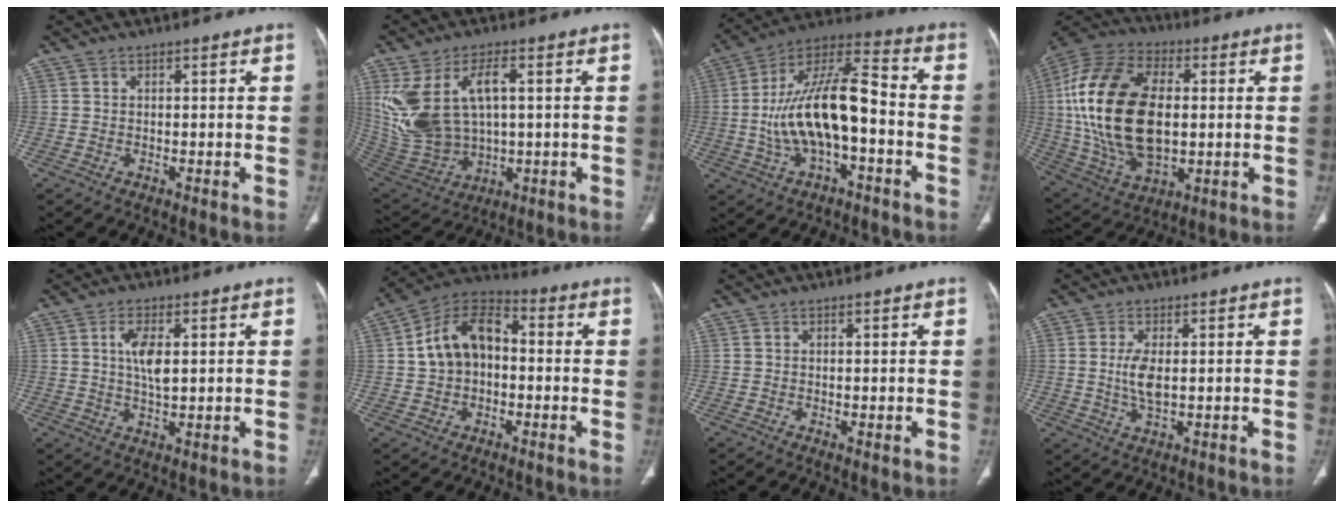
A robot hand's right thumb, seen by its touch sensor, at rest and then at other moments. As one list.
[{"total": 17.3, "force": [3.3, 9.9, 13.8], "torque": [-0.292, -0.004, 0.089]}, {"total": 18.3, "force": [-3.1, 7.7, 16.4], "torque": [-0.302, 0.049, -0.056]}, {"total": 26.2, "force": [1.5, 15.3, 21.2], "torque": [-0.419, -0.004, 0.031]}, {"total": 6.0, "force": [1.3, 2.4, 5.3], "torque": [-0.099, -0.010, 0.023]}, {"total": 12.5, "force": [0.3, 8.7, 8.9], "torque": [-0.137, 0.035, -0.010]}, {"total": 0.8, "force": [-0.1, 0.2, 0.7], "torque": [-0.013, -0.006, -0.002]}, {"total": 5.0, "force": [0.3, 2.2, 4.5], "torque": [-0.099, -0.007, 0.010]}]